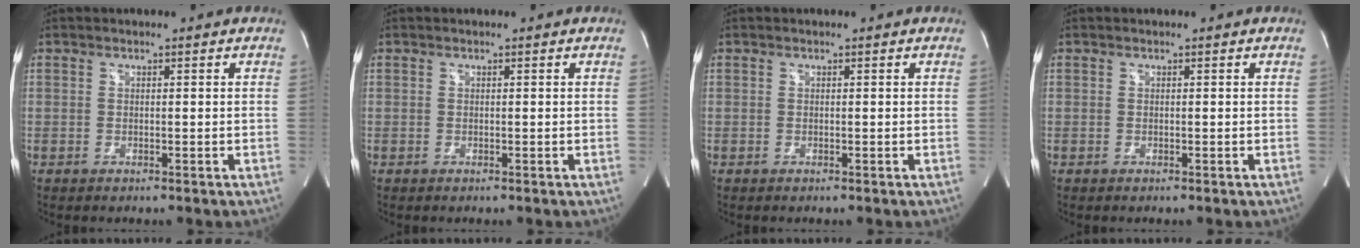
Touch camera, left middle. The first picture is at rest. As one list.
[{"total": 0.0}, {"total": 0.0}, {"total": 0.0}]